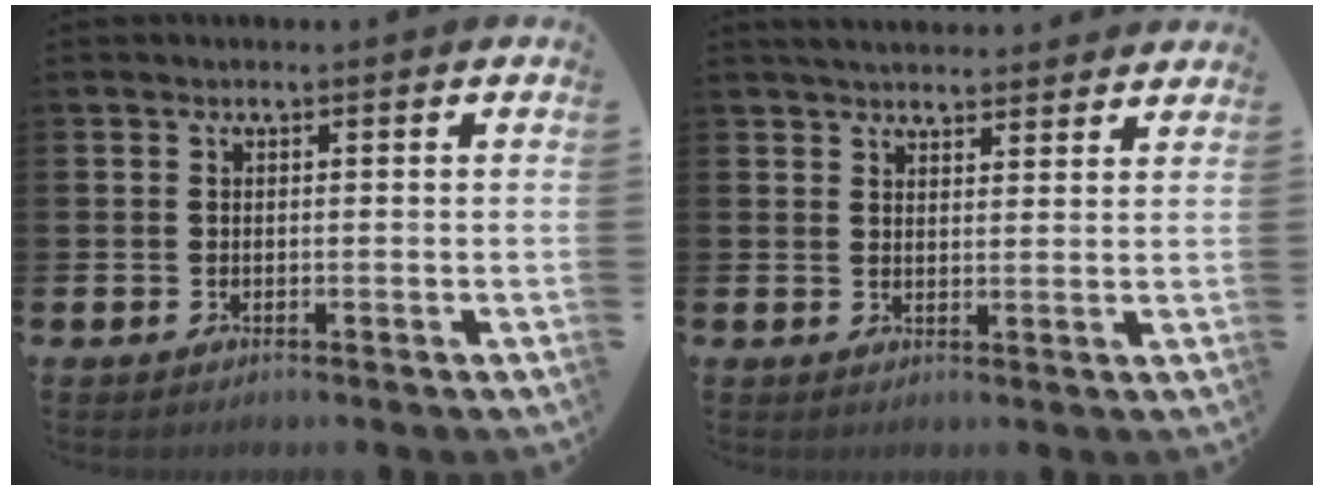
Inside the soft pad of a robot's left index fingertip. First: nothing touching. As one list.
[{"total": 3.7, "force": [3.7, 0.5, 0.3], "torque": [-0.009, -0.020, 0.067]}]